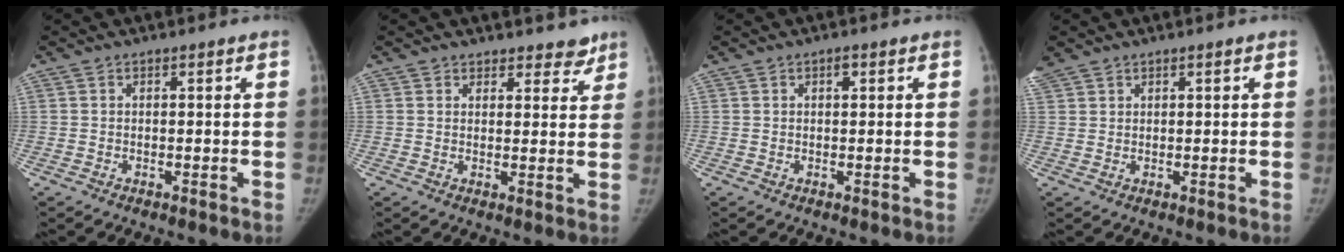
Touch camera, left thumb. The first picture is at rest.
{"total": 4.3, "force": [3.6, 2.3, 0.4], "torque": [0.035, -0.024, 0.038]}
{"total": 1.1, "force": [0.5, 0.6, 0.7], "torque": [0.000, 0.001, 0.004]}
{"total": 3.2, "force": [2.3, 2.1, 0.8], "torque": [-0.018, 0.013, 0.052]}